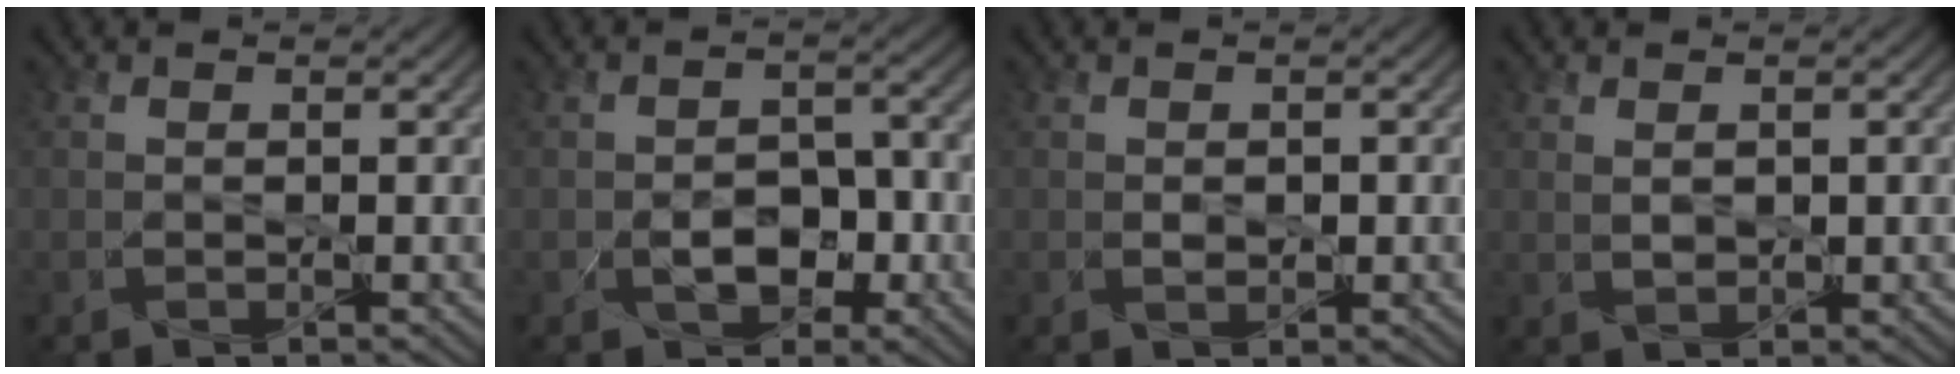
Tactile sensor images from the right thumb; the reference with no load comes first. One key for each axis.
{"total": 3.3, "fx": -1.7, "fy": 1.7, "fz": 2.2, "tx": -0.021, "ty": 0.004, "tz": -0.030}
{"total": 1.0, "fx": 0.0, "fy": 0.4, "fz": 0.9, "tx": -0.021, "ty": -0.002, "tz": 0.001}
{"total": 1.4, "fx": 0.7, "fy": 0.2, "fz": 1.2, "tx": -0.035, "ty": -0.003, "tz": 0.015}